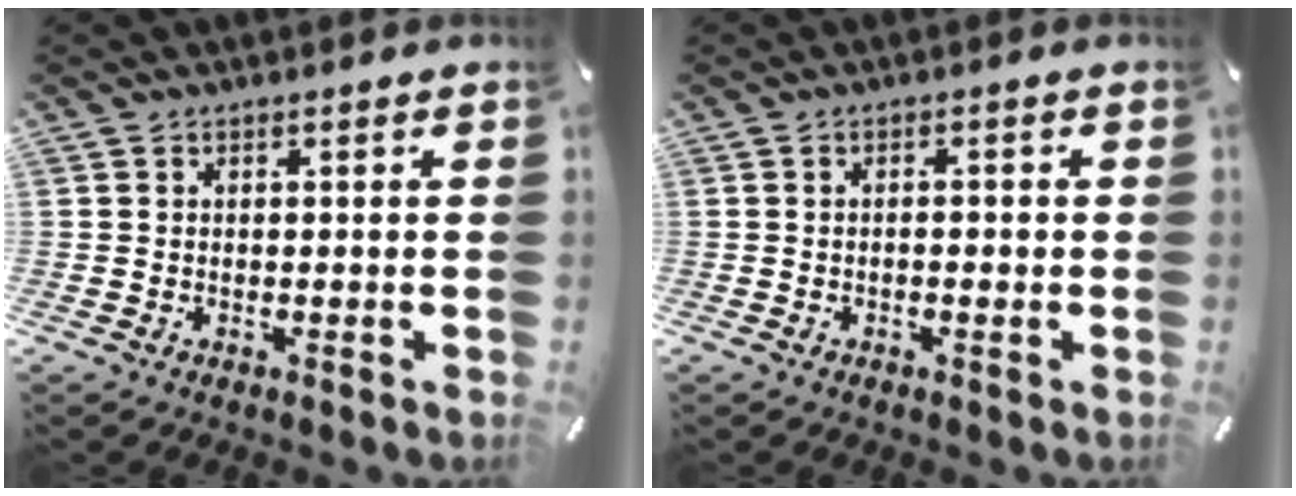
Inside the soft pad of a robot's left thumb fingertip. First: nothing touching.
{"total": 1.7, "force": [-0.7, 0.5, 1.5], "torque": [-0.024, 0.004, -0.014]}